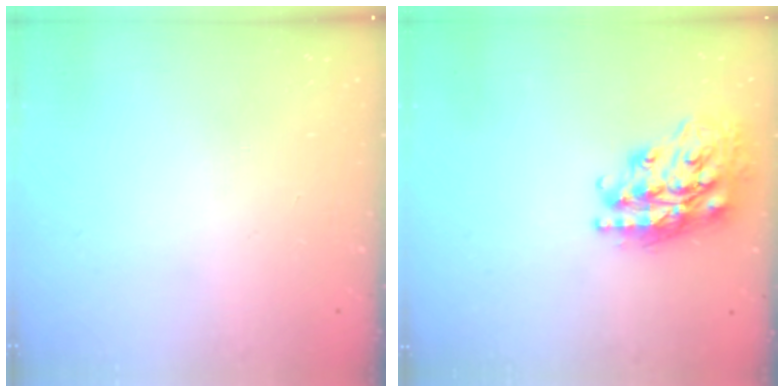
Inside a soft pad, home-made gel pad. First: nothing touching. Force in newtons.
{"total": 20.5, "press": 20.5, "slide": 1.6}